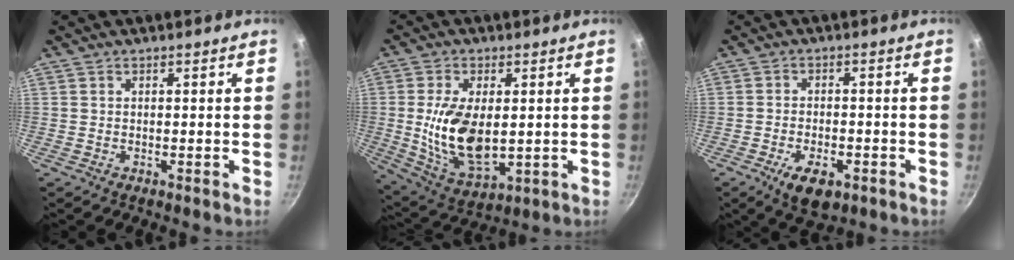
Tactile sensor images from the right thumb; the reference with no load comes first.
{"total": 14.1, "force": [0.5, 7.6, 11.8], "torque": [-0.213, -0.014, 0.022]}
{"total": 7.4, "force": [-3.4, 3.7, 5.4], "torque": [-0.082, 0.011, -0.052]}